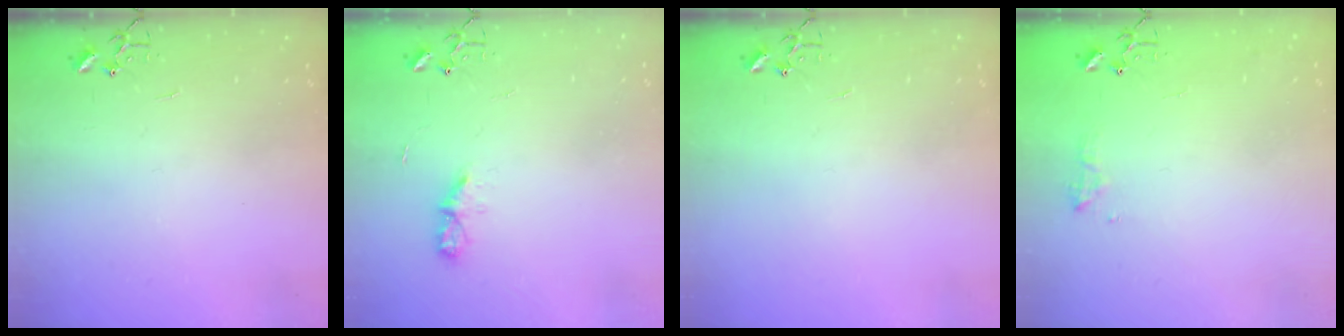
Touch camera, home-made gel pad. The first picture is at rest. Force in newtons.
{"total": 5.1, "press": 5.0, "slide": 0.6}
{"total": 0.0}
{"total": 7.6, "press": 7.6, "slide": 0.8}